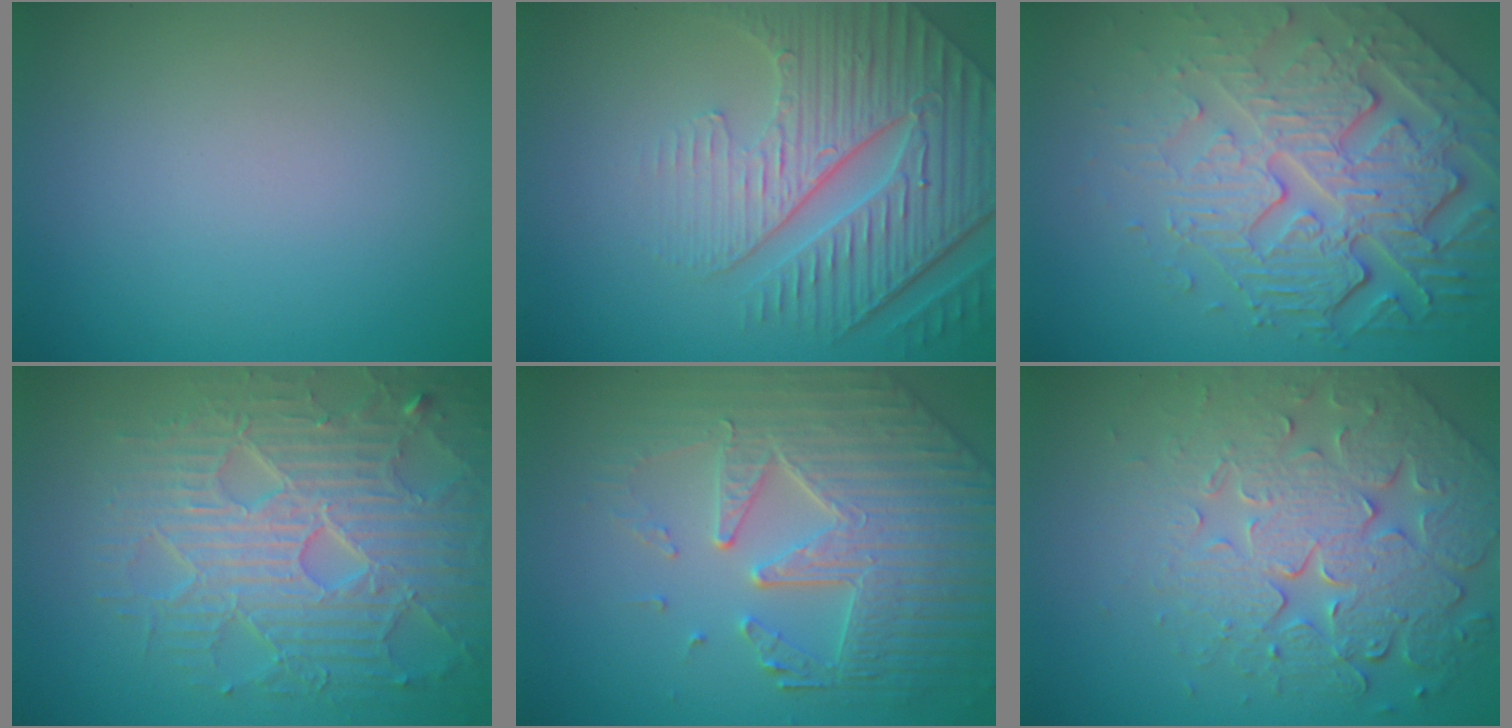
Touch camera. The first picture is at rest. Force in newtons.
{"total": 7.4, "press": 5.6, "slide": 4.9}
{"total": 8.3, "press": 5.8, "slide": 6.0}
{"total": 7.8, "press": 6.0, "slide": 4.9}
{"total": 6.7, "press": 5.5, "slide": 3.8}
{"total": 7.9, "press": 5.7, "slide": 5.4}